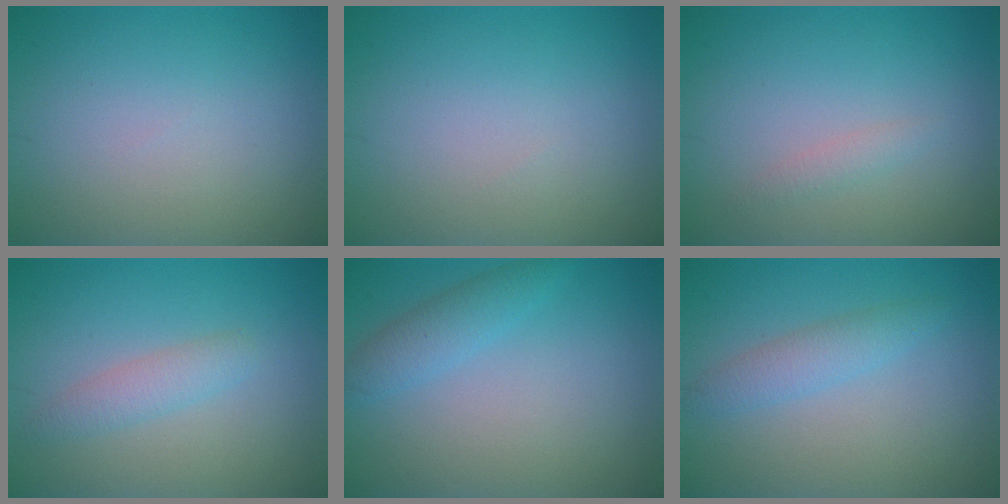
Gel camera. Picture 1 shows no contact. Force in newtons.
{"total": 0.0}
{"total": 0.9, "press": 0.9, "slide": 0.1}
{"total": 1.9, "press": 1.9, "slide": 0.1}
{"total": 2.3, "press": 2.3, "slide": 0.1}
{"total": 2.1, "press": 2.1, "slide": 0.0}